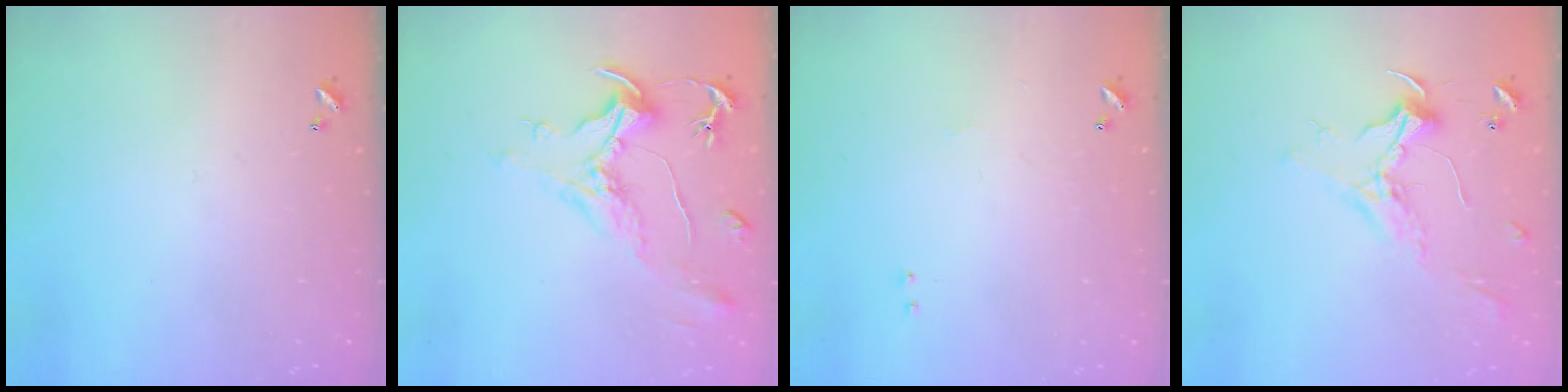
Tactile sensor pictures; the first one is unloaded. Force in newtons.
{"total": 2.2, "press": 1.7, "slide": 1.4}
{"total": 1.8, "press": 1.8, "slide": 0.6}
{"total": 2.4, "press": 2.3, "slide": 0.8}